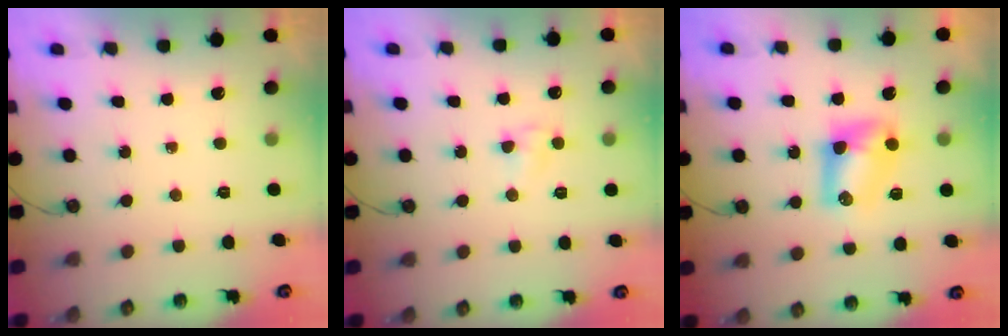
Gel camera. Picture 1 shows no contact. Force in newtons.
{"total": 3.0, "press": 2.9, "slide": 0.3}
{"total": 7.3, "press": 7.3, "slide": 0.7}